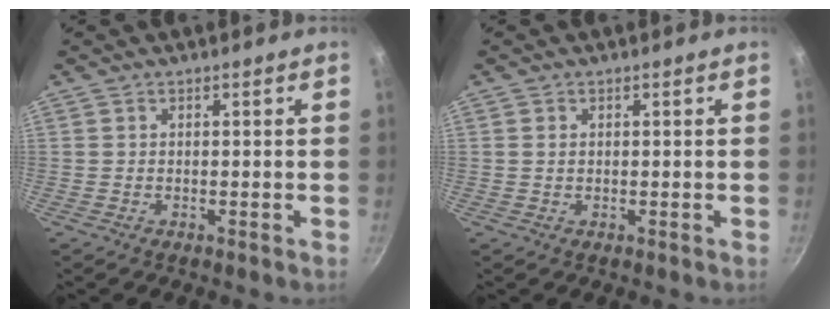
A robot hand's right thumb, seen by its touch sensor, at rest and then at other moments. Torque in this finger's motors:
{"motor_torque": [-0.28, 0.08, -0.42, 0.25, -0.04]}